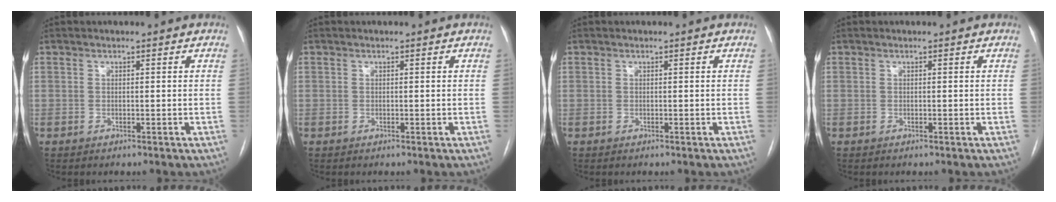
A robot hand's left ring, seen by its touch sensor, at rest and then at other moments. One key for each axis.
{"total": 0.0}
{"total": 0.0}
{"total": 0.0}